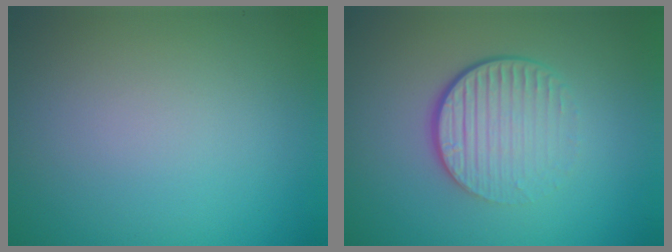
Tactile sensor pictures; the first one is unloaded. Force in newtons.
{"total": 4.6, "press": 2.8, "slide": 3.6}